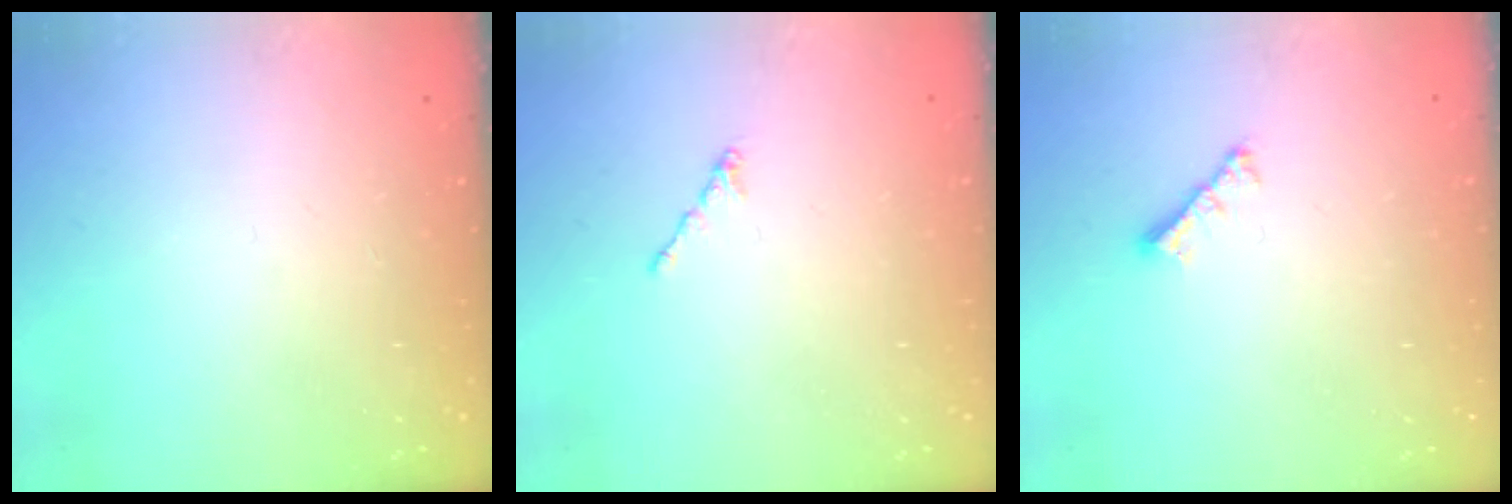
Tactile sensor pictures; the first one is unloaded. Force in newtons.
{"total": 0.5, "press": 0.4, "slide": 0.3}
{"total": 3.0, "press": 3.0, "slide": 0.6}